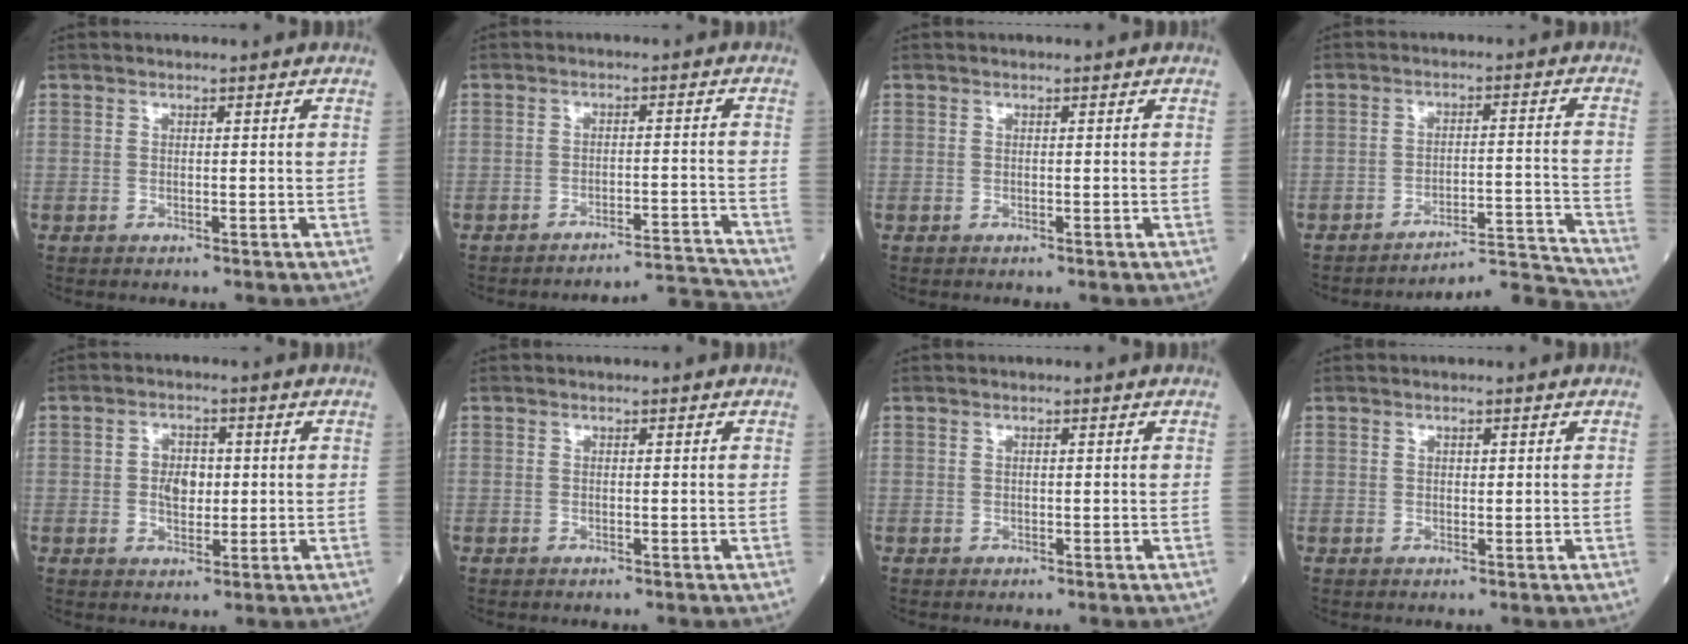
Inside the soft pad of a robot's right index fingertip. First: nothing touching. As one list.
[{"total": 6.8, "force": [-6.3, -2.2, -1.4], "torque": [0.030, 0.014, -0.091]}, {"total": 0.0}, {"total": 9.8, "force": [-9.4, -2.3, -1.7], "torque": [0.034, 0.031, -0.140]}, {"total": 4.2, "force": [0.2, 2.6, 3.2], "torque": [-0.054, 0.006, 0.005]}, {"total": 0.0}, {"total": 0.0}, {"total": 0.7, "force": [0.3, 0.5, 0.4], "torque": [-0.003, -0.002, 0.005]}]